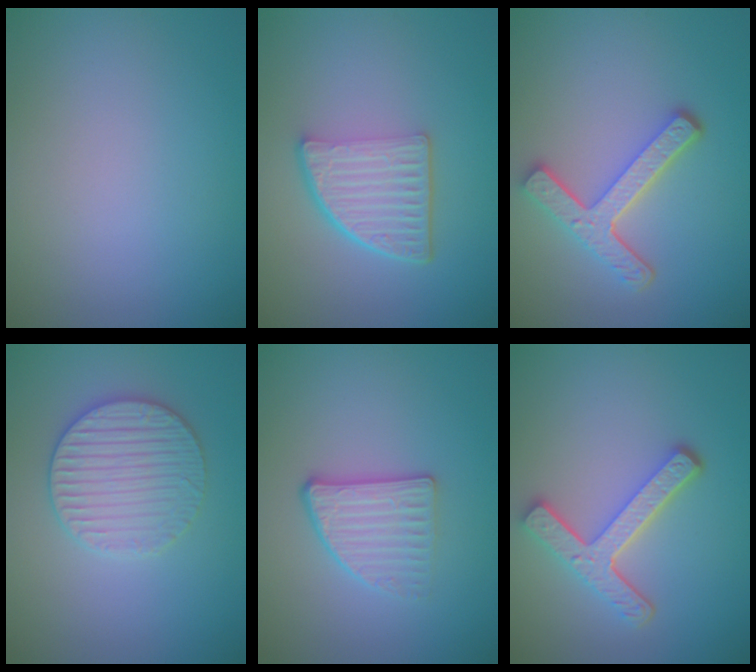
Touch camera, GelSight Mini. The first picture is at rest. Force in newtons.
{"total": 5.2, "press": 3.6, "slide": 3.8}
{"total": 4.7, "press": 3.4, "slide": 3.2}
{"total": 3.5, "press": 3.5, "slide": 0.4}
{"total": 2.8, "press": 2.5, "slide": 1.4}
{"total": 4.7, "press": 3.4, "slide": 3.2}